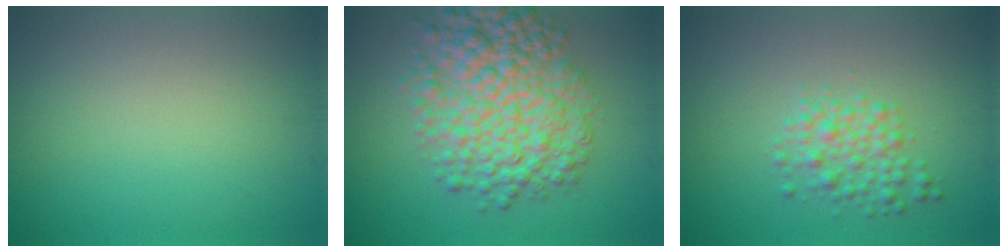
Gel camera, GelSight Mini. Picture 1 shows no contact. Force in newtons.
{"total": 8.6, "press": 8.6, "slide": 0.1}
{"total": 2.8, "press": 2.8, "slide": 0.1}